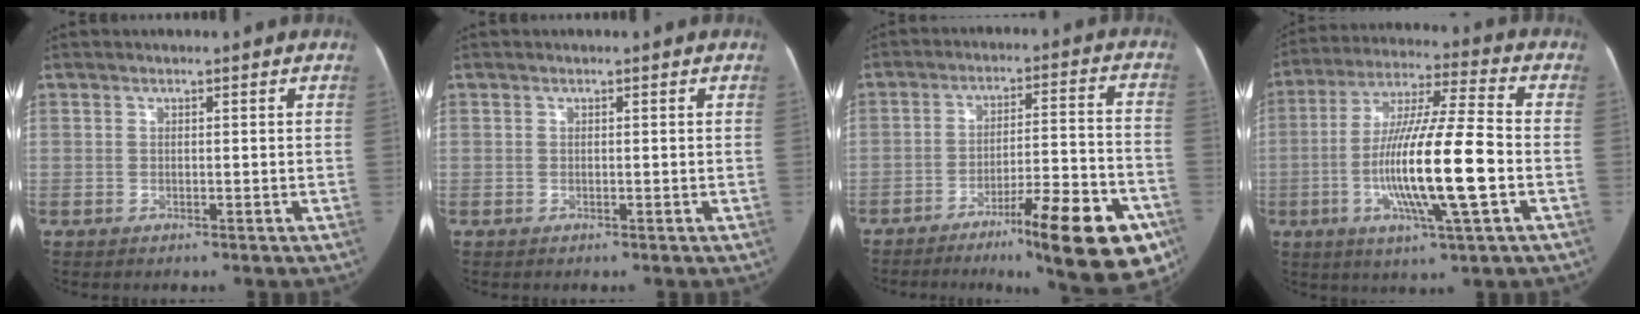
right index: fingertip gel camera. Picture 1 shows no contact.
{"total": 0.0}
{"total": 18.0, "force": [-10.9, 2.5, 14.1], "torque": [-0.142, 0.019, -0.158]}
{"total": 16.8, "force": [-3.6, 0.7, 16.4], "torque": [-0.307, -0.007, -0.068]}